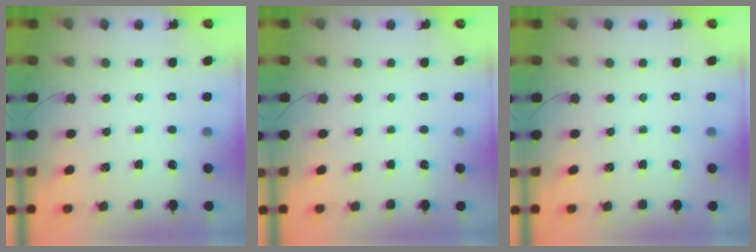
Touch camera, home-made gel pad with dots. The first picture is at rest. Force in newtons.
{"total": 0.0}
{"total": 0.0}